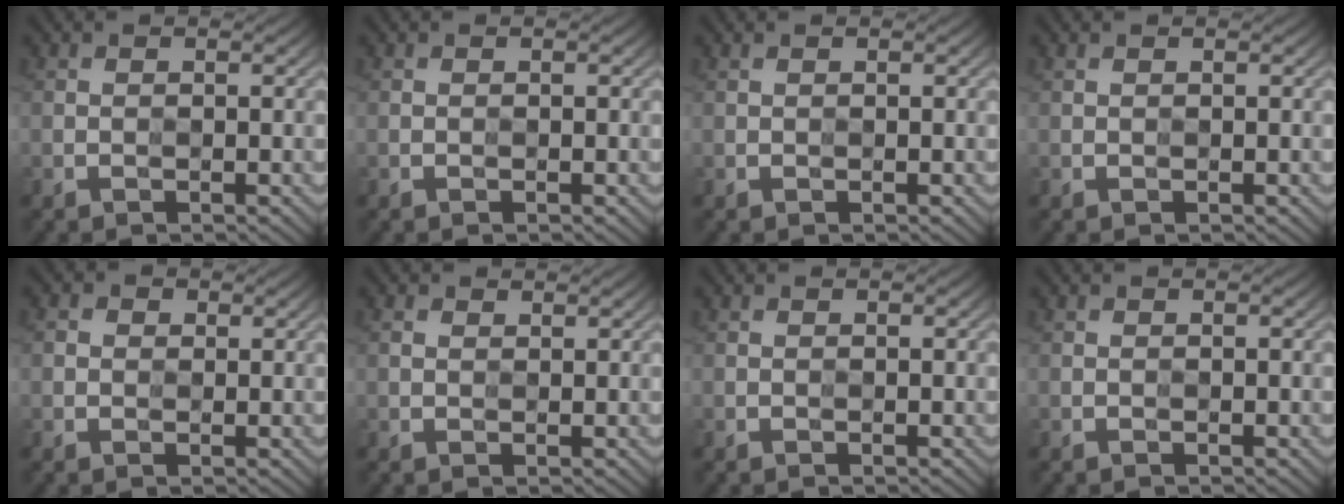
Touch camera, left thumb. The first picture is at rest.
{"total": 0.0}
{"total": 0.0}
{"total": 0.0}
{"total": 1.4, "force": [0.3, 1.3, 0.6], "torque": [-0.012, -0.001, 0.000]}
{"total": 1.3, "force": [0.8, 0.7, 0.7], "torque": [-0.018, 0.003, 0.015]}
{"total": 0.0}
{"total": 0.0}